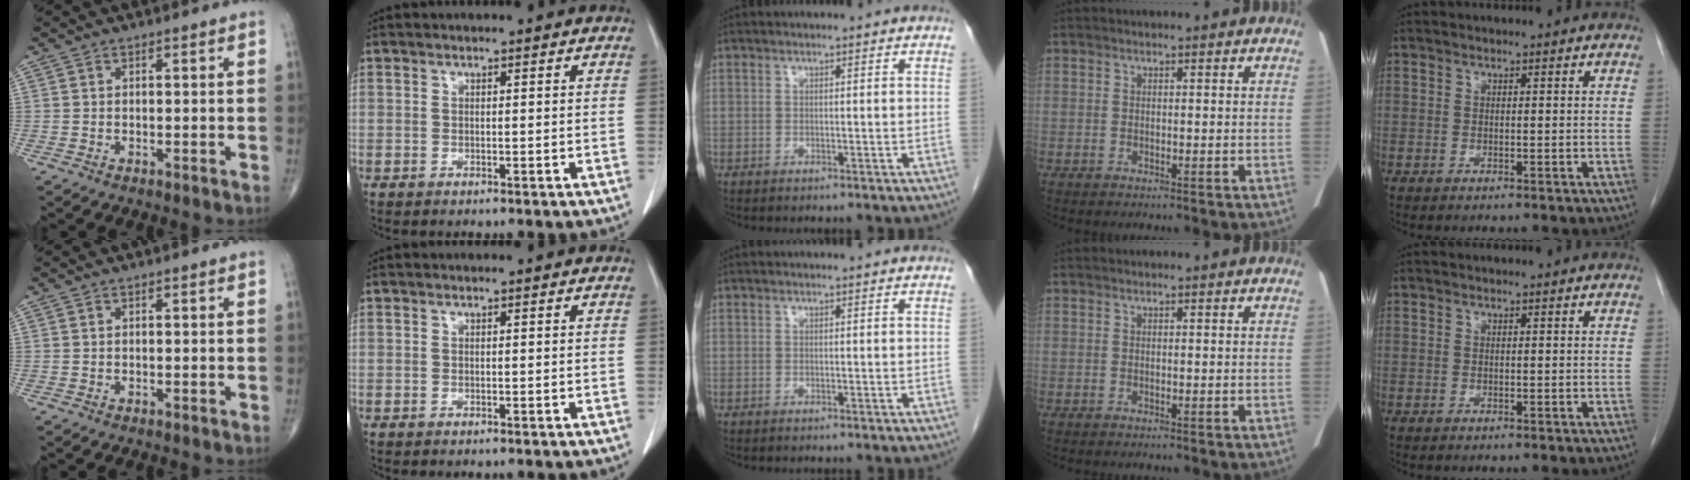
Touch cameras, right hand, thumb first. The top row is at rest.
{}